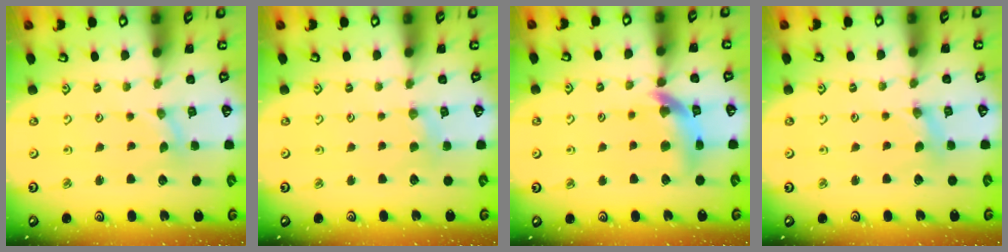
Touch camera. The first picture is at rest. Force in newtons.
{"total": 1.7, "press": 1.7, "slide": 0.3}
{"total": 12.9, "press": 12.8, "slide": 1.5}
{"total": 1.3, "press": 1.3, "slide": 0.3}